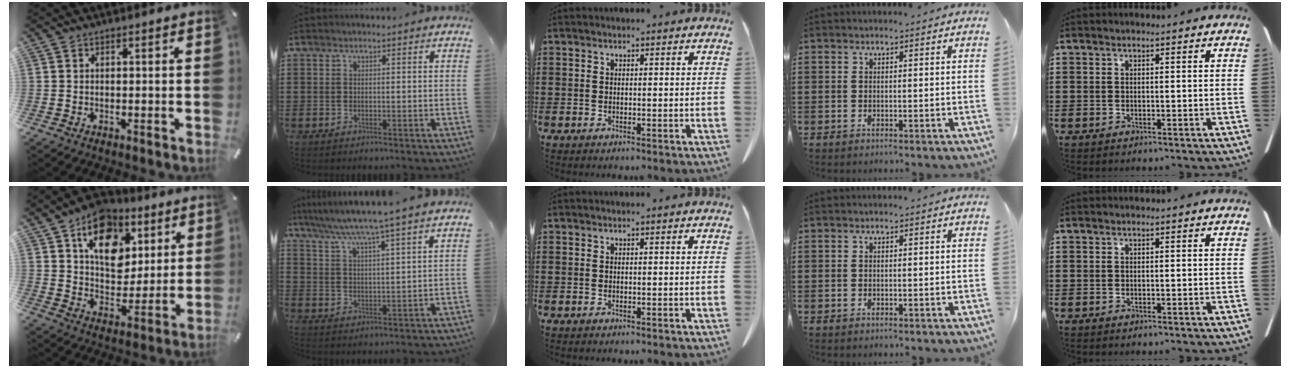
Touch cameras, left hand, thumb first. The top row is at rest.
{"thumb": {"total": 14.5, "force": [6.8, 10.8, 6.9], "torque": [-0.104, -0.033, 0.127]}, "index": {"total": 5.9, "force": [5.1, -1.4, 2.7], "torque": [-0.072, -0.033, 0.082]}}